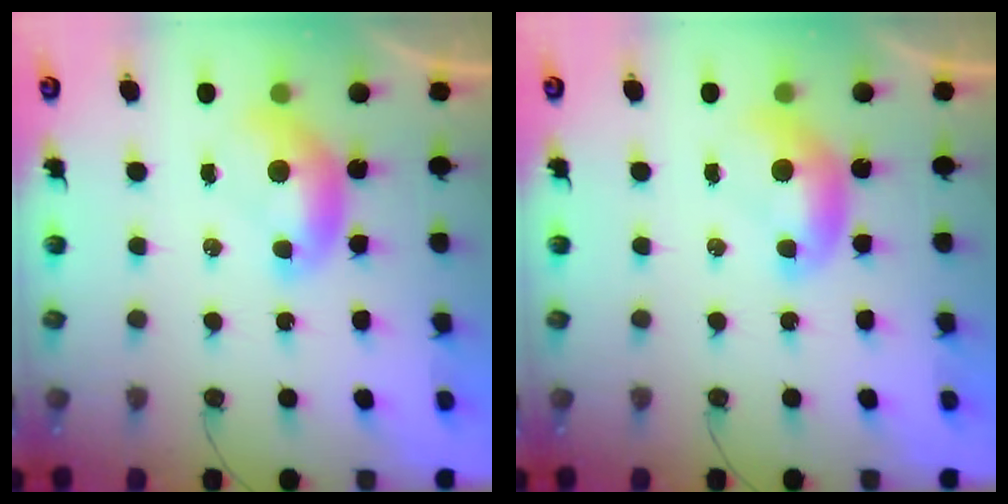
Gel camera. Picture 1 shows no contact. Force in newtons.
{"total": 0.0}